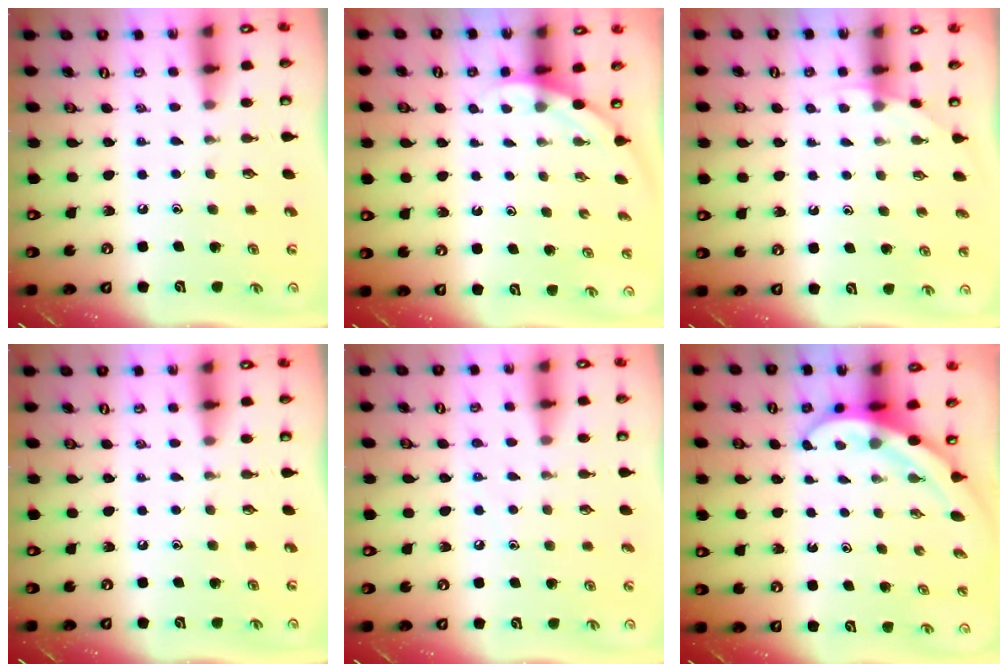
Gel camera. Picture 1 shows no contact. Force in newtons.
{"total": 2.2, "press": 2.2, "slide": 0.0}
{"total": 2.7, "press": 2.7, "slide": 0.1}
{"total": 0.0}
{"total": 5.4, "press": 5.3, "slide": 0.6}
{"total": 4.4, "press": 4.4, "slide": 0.3}